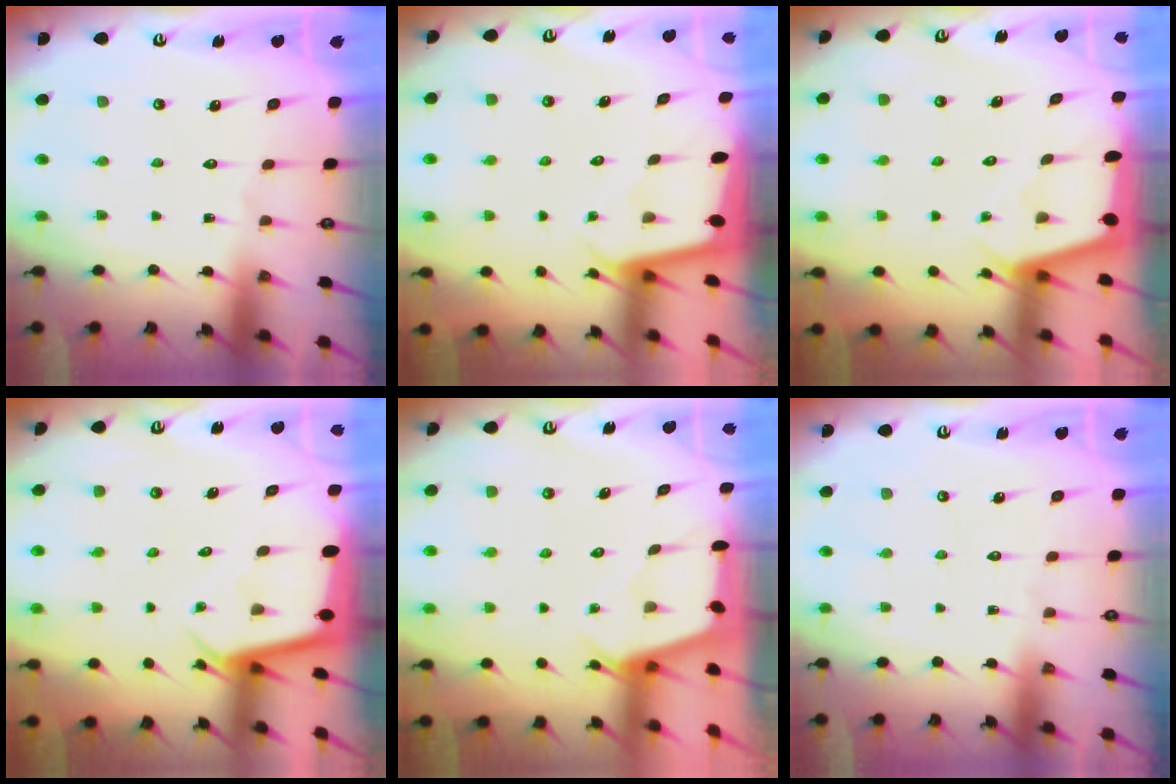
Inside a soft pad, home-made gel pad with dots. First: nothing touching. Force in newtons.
{"total": 1.9, "press": 1.9, "slide": 0.1}
{"total": 2.3, "press": 2.3, "slide": 0.1}
{"total": 2.7, "press": 2.7, "slide": 0.2}
{"total": 2.5, "press": 2.5, "slide": 0.3}
{"total": 0.0}